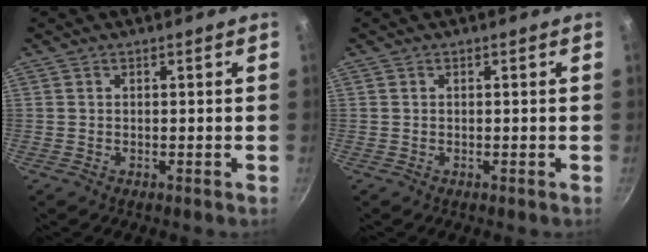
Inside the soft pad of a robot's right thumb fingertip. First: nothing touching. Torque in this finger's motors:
{"motor_torque": [-0.15, 0.02, -0.12, 0.03, 0.00]}